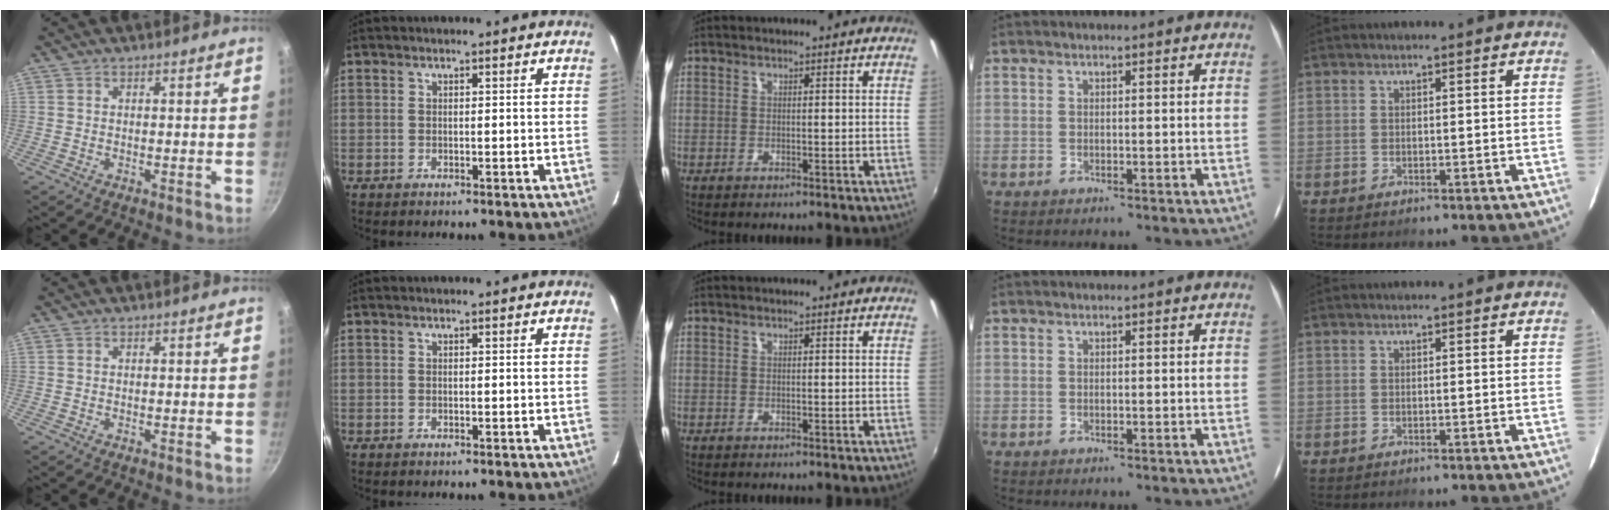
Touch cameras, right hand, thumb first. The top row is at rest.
{}